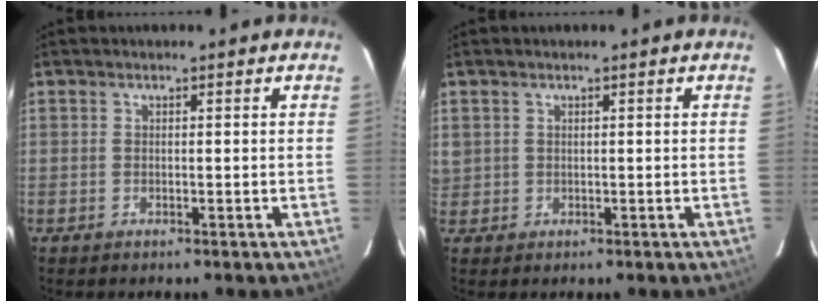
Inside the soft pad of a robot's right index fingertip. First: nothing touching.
{"total": 1.7, "force": [0.5, 1.6, 0.2], "torque": [0.005, 0.004, 0.011]}